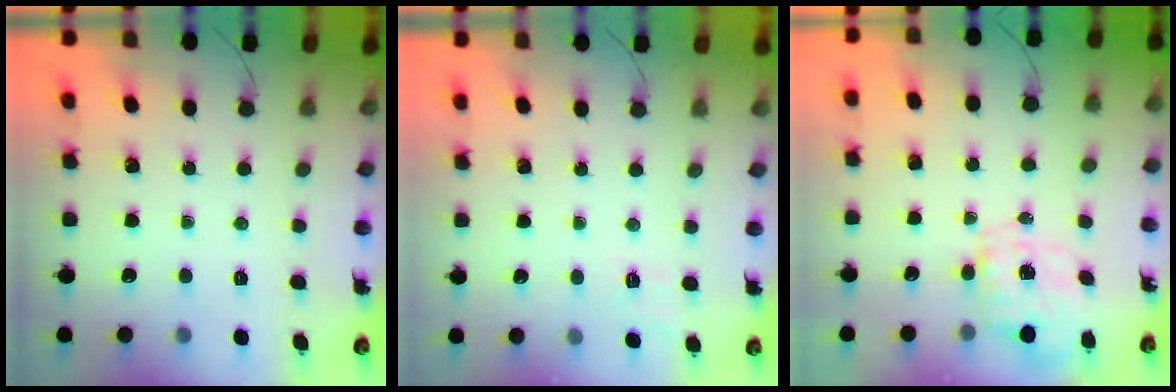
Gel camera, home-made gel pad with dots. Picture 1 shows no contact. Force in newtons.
{"total": 5.5, "press": 5.2, "slide": 1.9}
{"total": 2.9, "press": 2.7, "slide": 0.8}